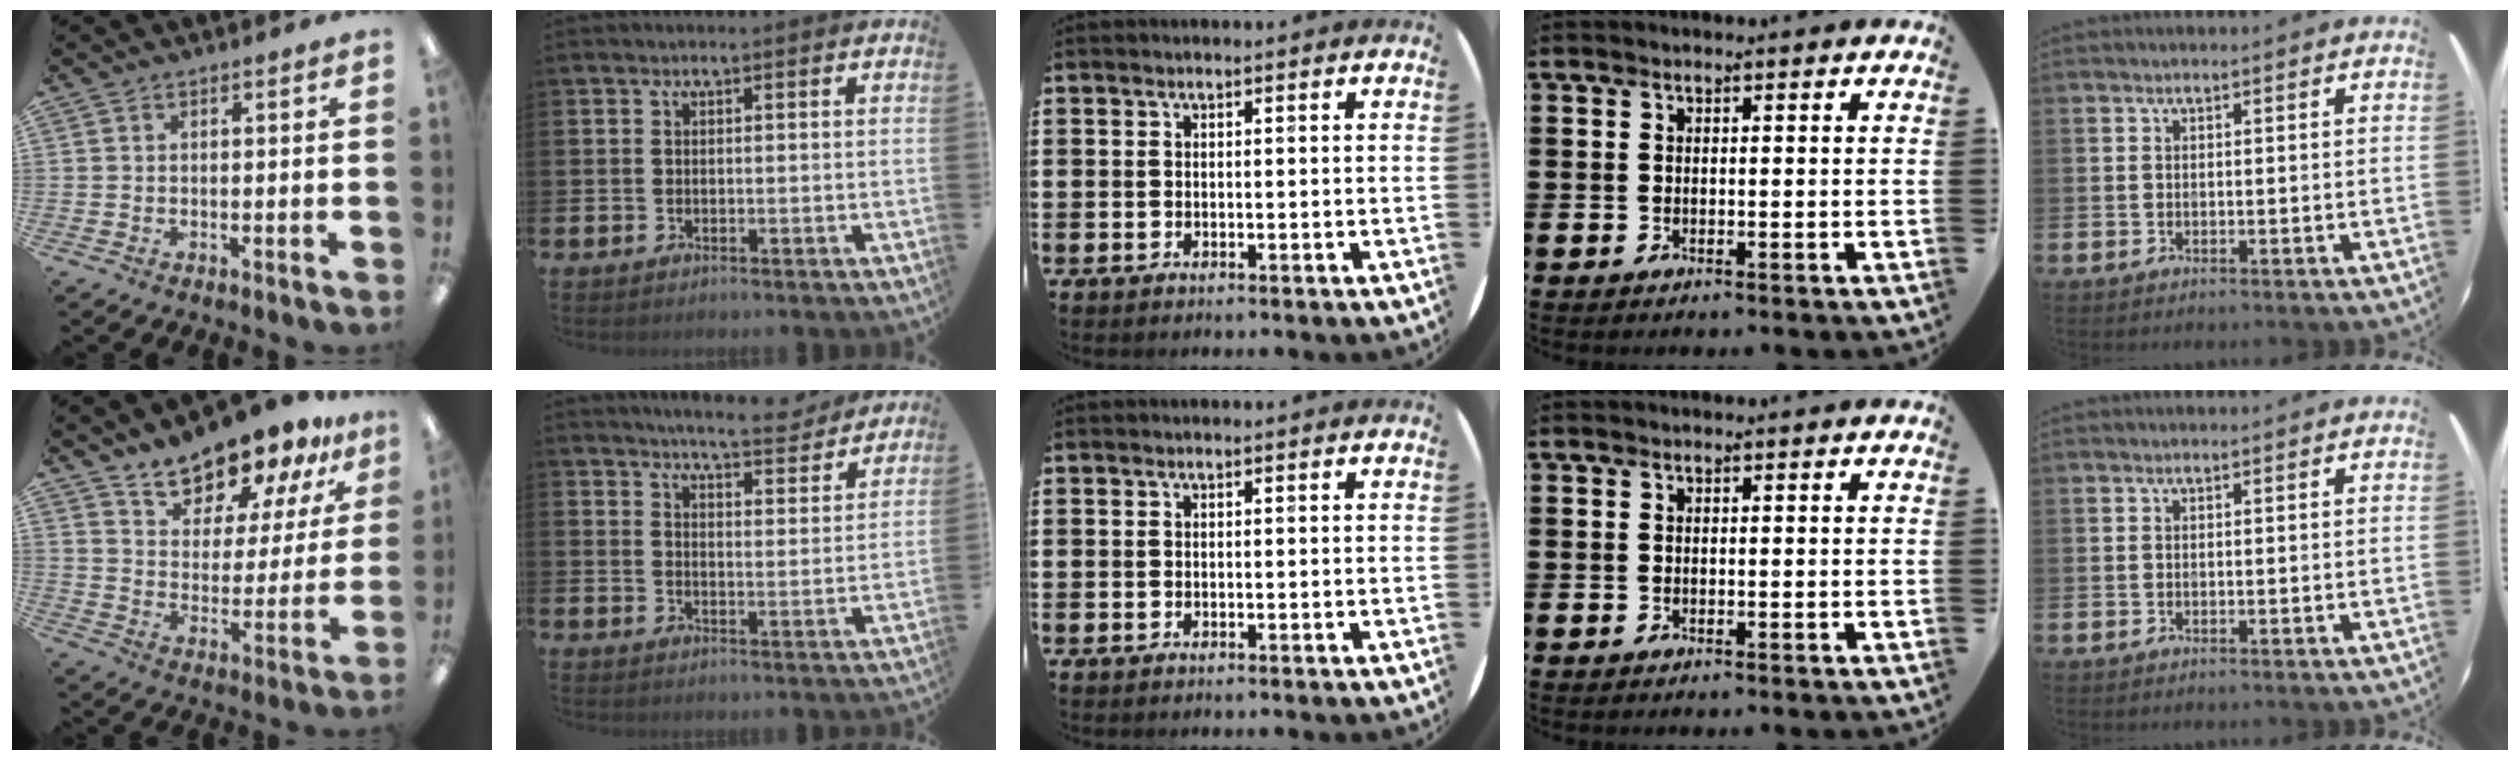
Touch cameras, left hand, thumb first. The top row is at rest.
{"thumb": {"total": 13.7, "force": [12.5, 4.6, 3.1], "torque": [-0.049, -0.100, 0.231]}, "index": {"total": 6.2, "force": [6.1, 0.5, 1.4], "torque": [-0.026, -0.039, 0.104]}}